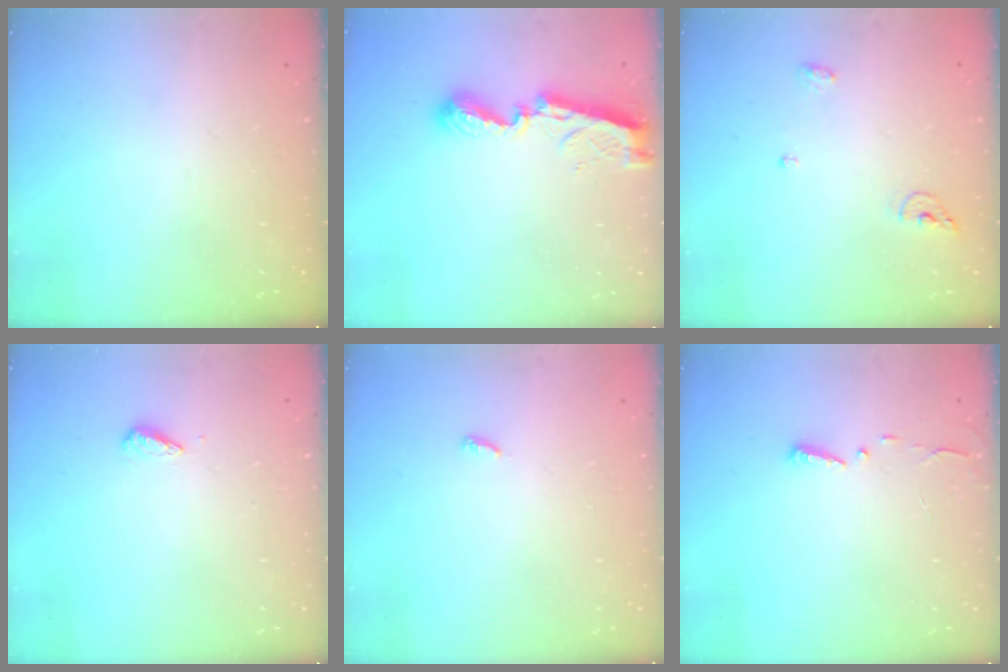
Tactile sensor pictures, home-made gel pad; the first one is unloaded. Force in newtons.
{"total": 9.2, "press": 9.2, "slide": 0.6}
{"total": 5.7, "press": 5.7, "slide": 1.0}
{"total": 2.9, "press": 2.9, "slide": 0.4}
{"total": 2.5, "press": 2.5, "slide": 0.2}
{"total": 3.0, "press": 2.9, "slide": 0.3}